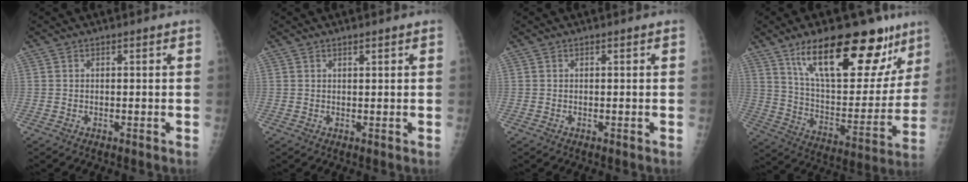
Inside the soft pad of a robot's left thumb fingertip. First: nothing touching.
{"total": 0.9, "force": [0.7, 0.2, 0.5], "torque": [-0.006, -0.004, 0.012]}
{"total": 0.0}
{"total": 26.4, "force": [16.1, 10.4, 18.2], "torque": [-0.221, -0.053, 0.256]}